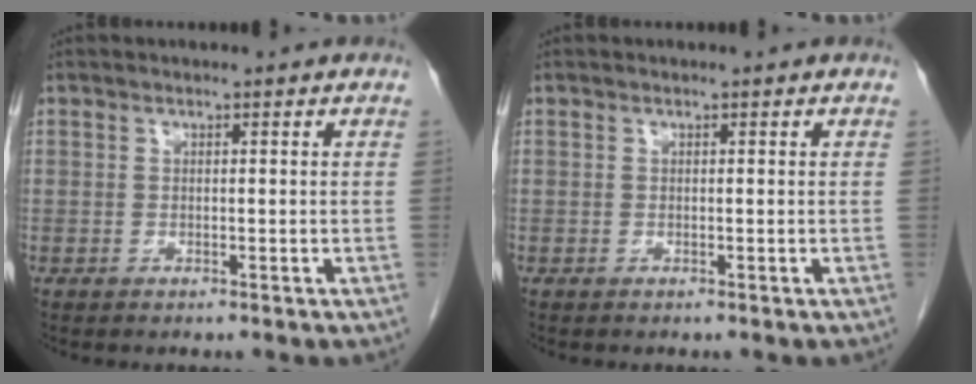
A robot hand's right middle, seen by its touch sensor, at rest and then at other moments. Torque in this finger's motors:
{"motor_torque": [0.03, 0.00, 0.02, 0.00]}